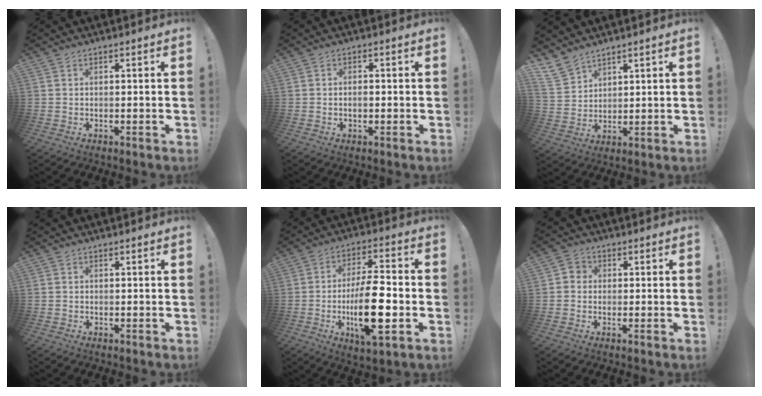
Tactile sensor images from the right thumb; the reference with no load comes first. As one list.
[{"total": 1.6, "force": [-0.7, 0.9, 1.2], "torque": [-0.018, 0.004, -0.014]}, {"total": 7.8, "force": [6.5, 3.8, 2.1], "torque": [-0.046, -0.041, 0.129]}, {"total": 0.6, "force": [0.0, 0.6, -0.2], "torque": [-0.002, 0.005, 0.000]}, {"total": 17.2, "force": [-3.7, 5.8, 15.8], "torque": [-0.279, 0.005, -0.061]}, {"total": 3.1, "force": [-0.7, 2.7, 1.1], "torque": [-0.026, 0.014, -0.010]}]